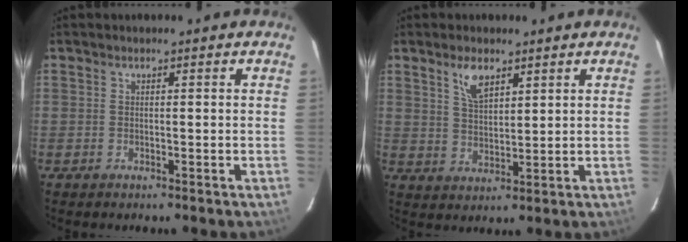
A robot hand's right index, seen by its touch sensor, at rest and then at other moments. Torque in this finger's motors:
{"motor_torque": [0.19, 0.02, 0.27, 0.05]}